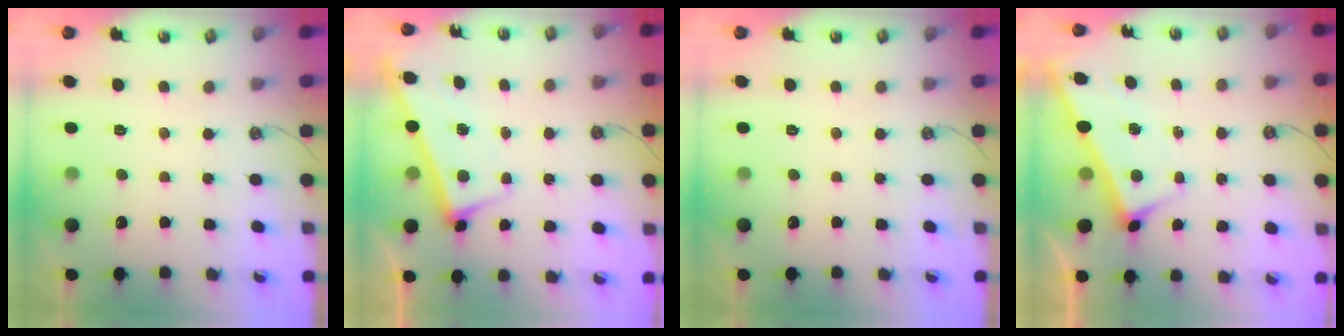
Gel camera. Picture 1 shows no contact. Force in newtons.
{"total": 2.7, "press": 2.7, "slide": 0.4}
{"total": 0.0}
{"total": 4.7, "press": 4.7, "slide": 0.1}